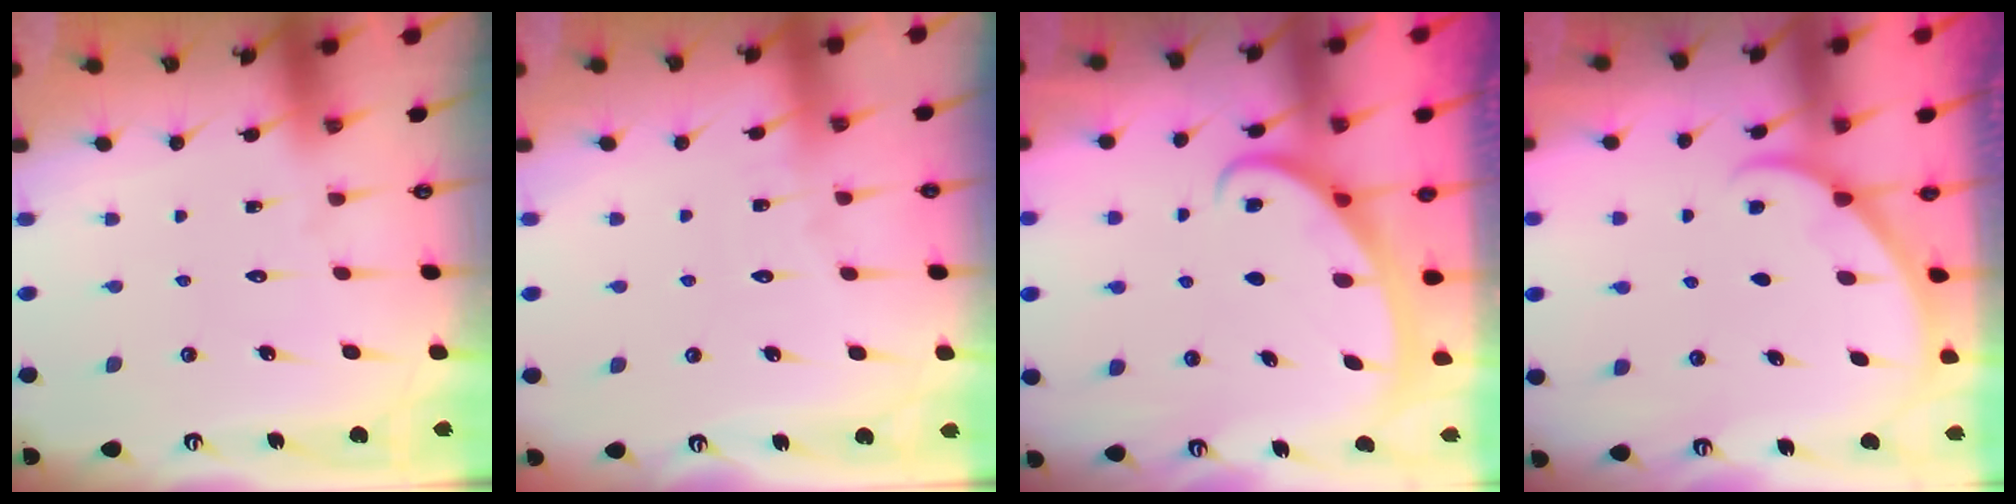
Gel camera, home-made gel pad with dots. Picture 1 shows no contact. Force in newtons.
{"total": 3.3, "press": 3.3, "slide": 0.4}
{"total": 2.6, "press": 2.6, "slide": 0.4}
{"total": 2.0, "press": 2.0, "slide": 0.3}